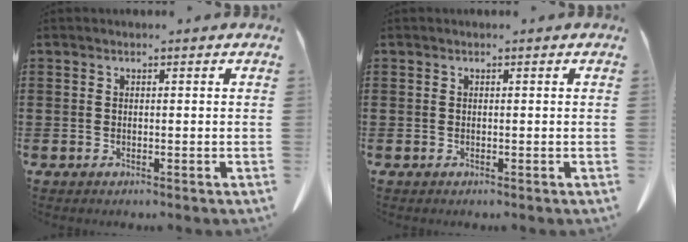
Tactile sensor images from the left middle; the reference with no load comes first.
{"total": 0.0}